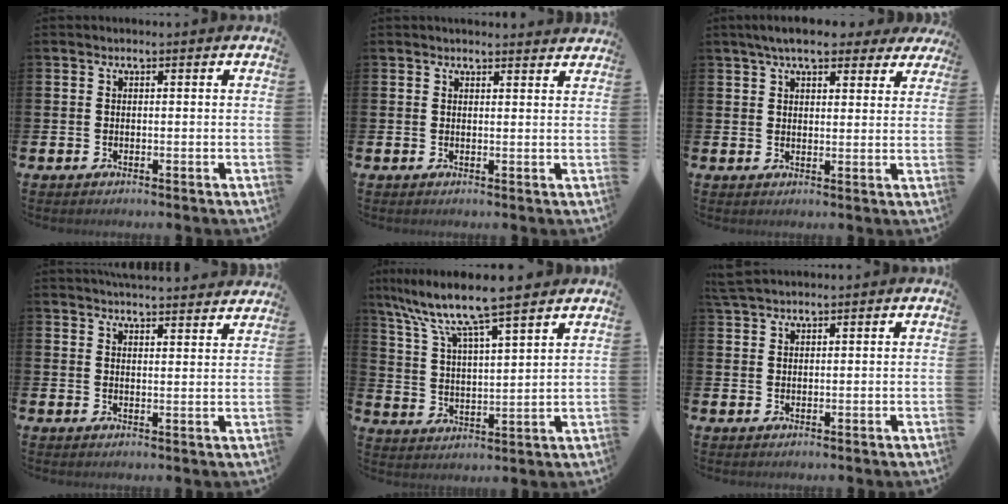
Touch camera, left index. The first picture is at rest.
{"total": 1.6, "force": [1.6, 0.1, -0.1], "torque": [0.008, -0.009, 0.028]}
{"total": 6.8, "force": [5.8, 2.0, 3.1], "torque": [-0.055, -0.013, 0.100]}
{"total": 4.2, "force": [4.2, -0.1, 0.1], "torque": [-0.009, -0.025, 0.076]}
{"total": 9.5, "force": [8.5, 0.8, 4.3], "torque": [-0.118, -0.045, 0.145]}
{"total": 2.5, "force": [2.3, 0.6, 0.7], "torque": [-0.015, -0.002, 0.043]}